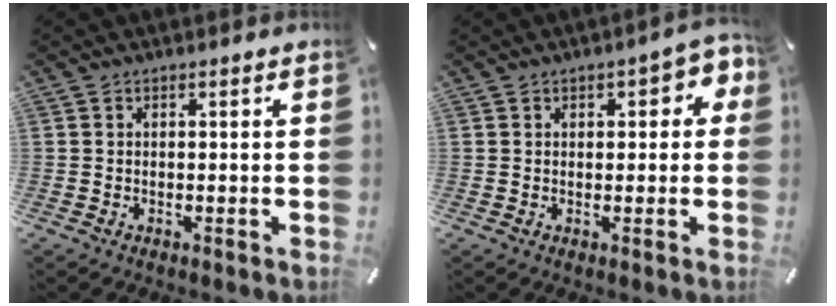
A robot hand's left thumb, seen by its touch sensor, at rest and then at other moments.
{"total": 4.4, "force": [1.2, 2.6, 3.4], "torque": [-0.036, -0.001, 0.011]}